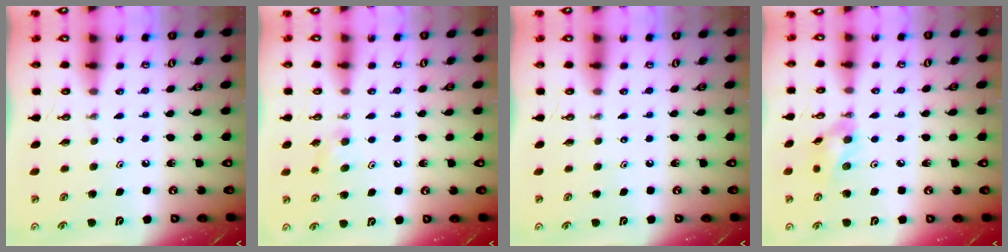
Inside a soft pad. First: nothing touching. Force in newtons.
{"total": 6.3, "press": 4.8, "slide": 4.1}
{"total": 0.0}
{"total": 9.9, "press": 9.6, "slide": 2.6}